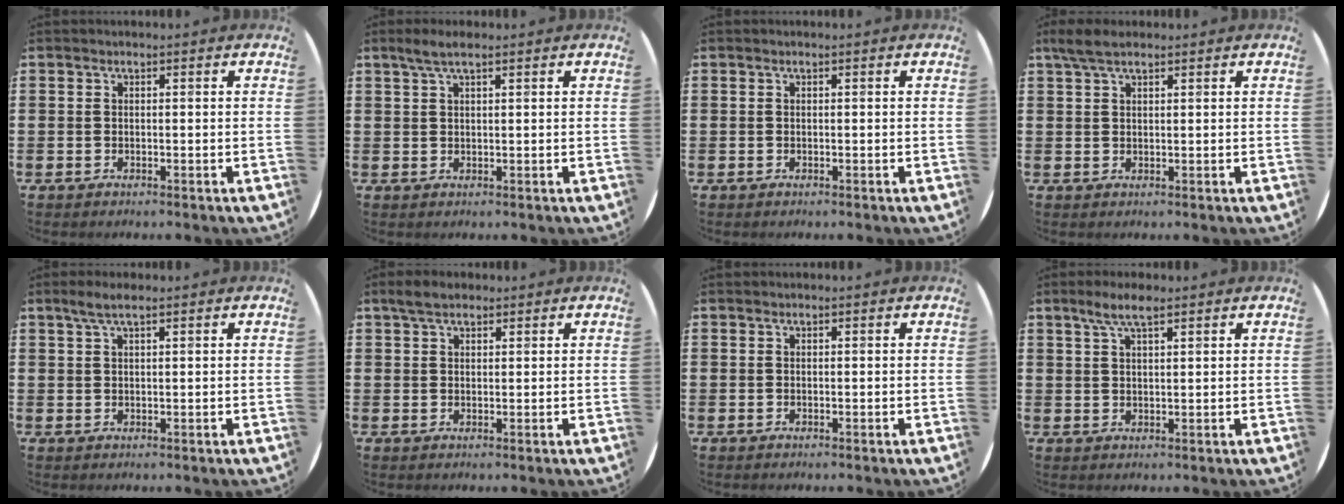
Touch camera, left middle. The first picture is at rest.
{"total": 2.7, "force": [1.9, 0.3, 1.8], "torque": [-0.038, 0.005, 0.033]}
{"total": 0.0}
{"total": 3.1, "force": [2.2, 1.0, 1.9], "torque": [-0.042, 0.005, 0.040]}
{"total": 2.5, "force": [1.8, 0.3, 1.8], "torque": [-0.036, 0.005, 0.030]}
{"total": 2.8, "force": [2.2, 1.2, 1.3], "torque": [-0.022, 0.005, 0.040]}
{"total": 0.0}
{"total": 4.2, "force": [2.9, 1.0, 2.9], "torque": [-0.055, 0.003, 0.049]}